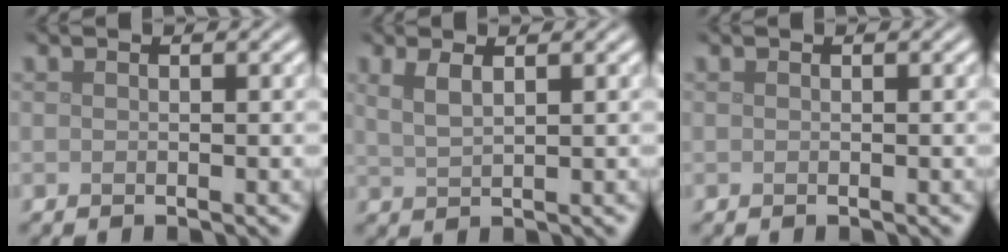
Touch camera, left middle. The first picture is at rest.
{"total": 2.2, "force": [1.1, 0.7, 1.8], "torque": [-0.032, 0.001, 0.022]}
{"total": 0.0}